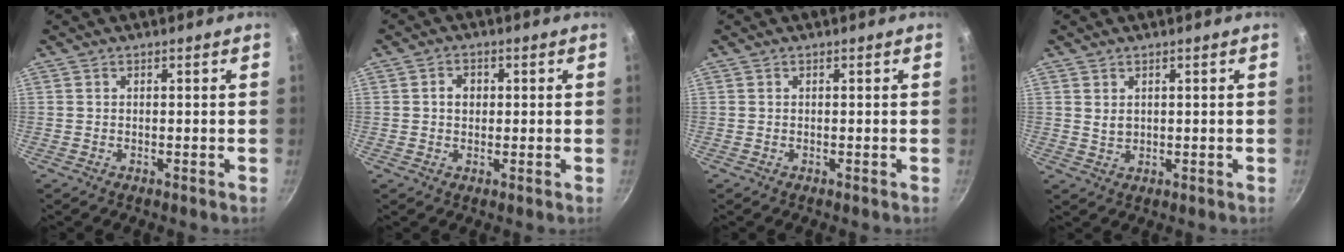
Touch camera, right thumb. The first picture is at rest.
{"total": 2.9, "force": [0.3, 2.4, 1.7], "torque": [-0.012, 0.005, 0.004]}
{"total": 0.0}
{"total": 2.0, "force": [0.8, 1.4, 1.2], "torque": [-0.016, -0.004, 0.019]}